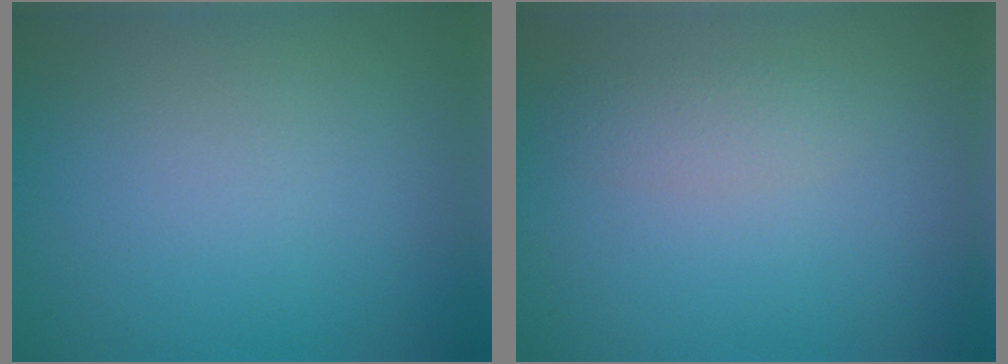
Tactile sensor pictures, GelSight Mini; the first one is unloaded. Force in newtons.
{"total": 1.4, "press": 1.4, "slide": 0.1}